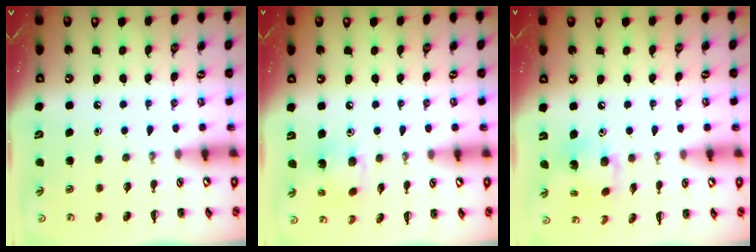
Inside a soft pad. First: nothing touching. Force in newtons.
{"total": 4.2, "press": 4.1, "slide": 0.8}
{"total": 6.6, "press": 6.5, "slide": 0.6}